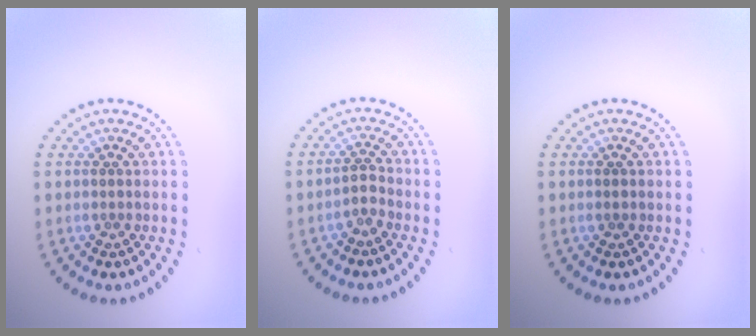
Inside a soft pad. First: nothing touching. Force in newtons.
{"total": 1.4, "press": 1.1, "slide": 0.8}
{"total": 0.7, "press": 0.7, "slide": 0.0}